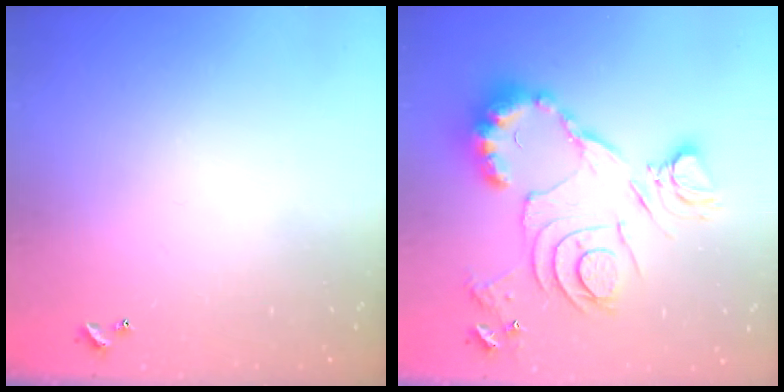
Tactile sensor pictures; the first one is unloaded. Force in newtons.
{"total": 17.7, "press": 17.6, "slide": 1.4}